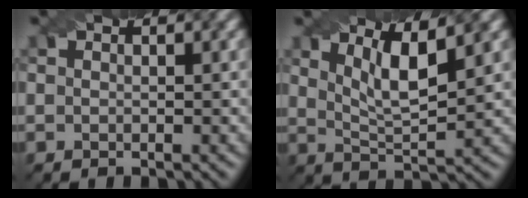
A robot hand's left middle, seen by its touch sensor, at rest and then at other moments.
{"total": 4.8, "force": [2.6, 1.2, 3.9], "torque": [-0.069, 0.001, 0.043]}